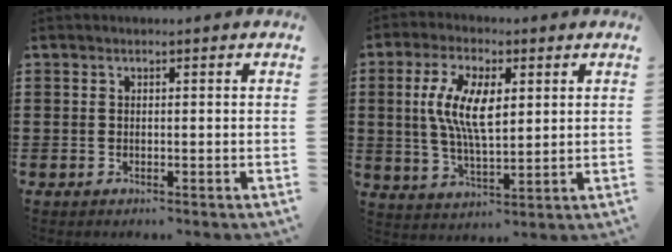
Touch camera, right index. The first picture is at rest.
{"total": 9.2, "force": [1.7, 4.0, 8.1], "torque": [-0.172, 0.009, 0.027]}